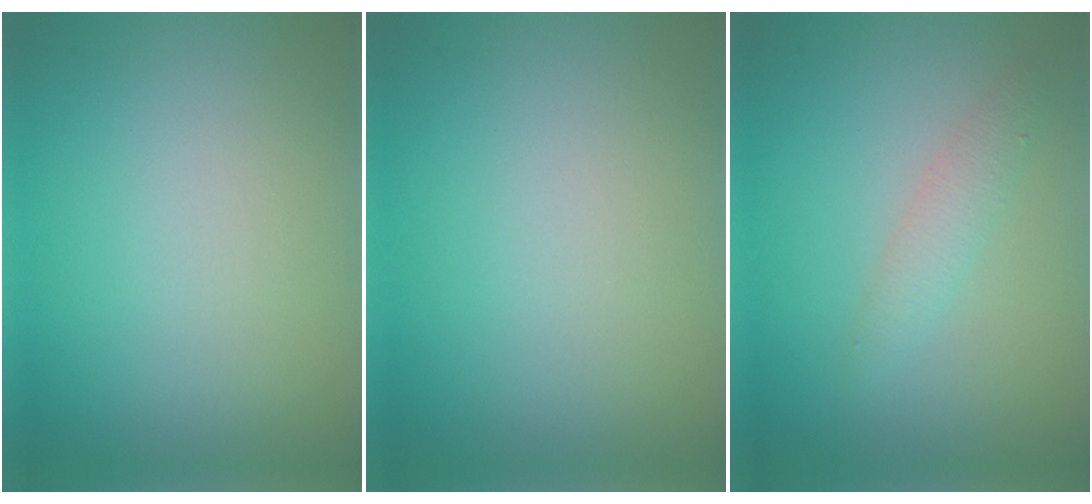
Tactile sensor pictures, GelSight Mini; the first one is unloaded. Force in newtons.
{"total": 0.0}
{"total": 1.8, "press": 1.8, "slide": 0.1}